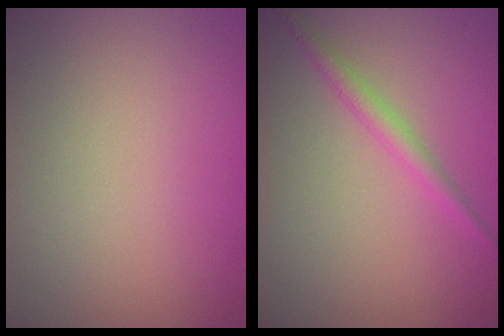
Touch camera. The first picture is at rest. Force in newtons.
{"total": 1.6, "press": 1.6, "slide": 0.1}